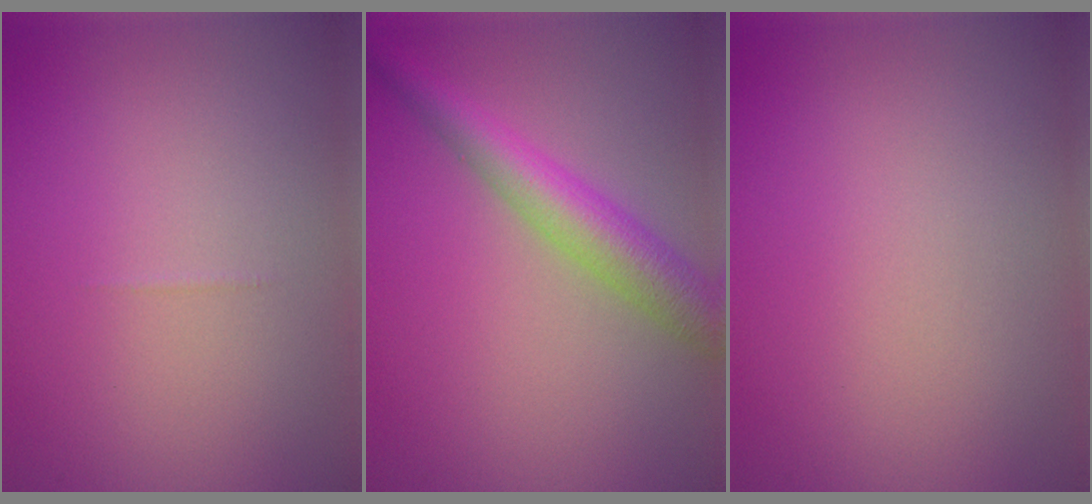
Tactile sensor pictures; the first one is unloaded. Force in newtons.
{"total": 5.0, "press": 5.0, "slide": 0.2}
{"total": 0.0}